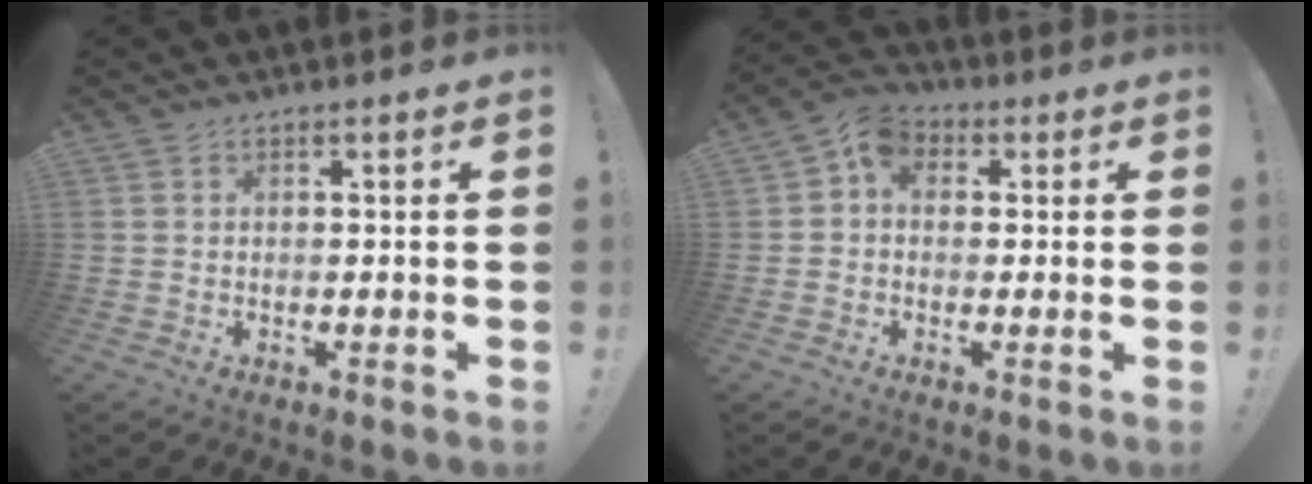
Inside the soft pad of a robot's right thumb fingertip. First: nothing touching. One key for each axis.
{"total": 6.0, "fx": 0.9, "fy": 4.8, "fz": 3.6, "tx": -0.056, "ty": 0.009, "tz": 0.020}